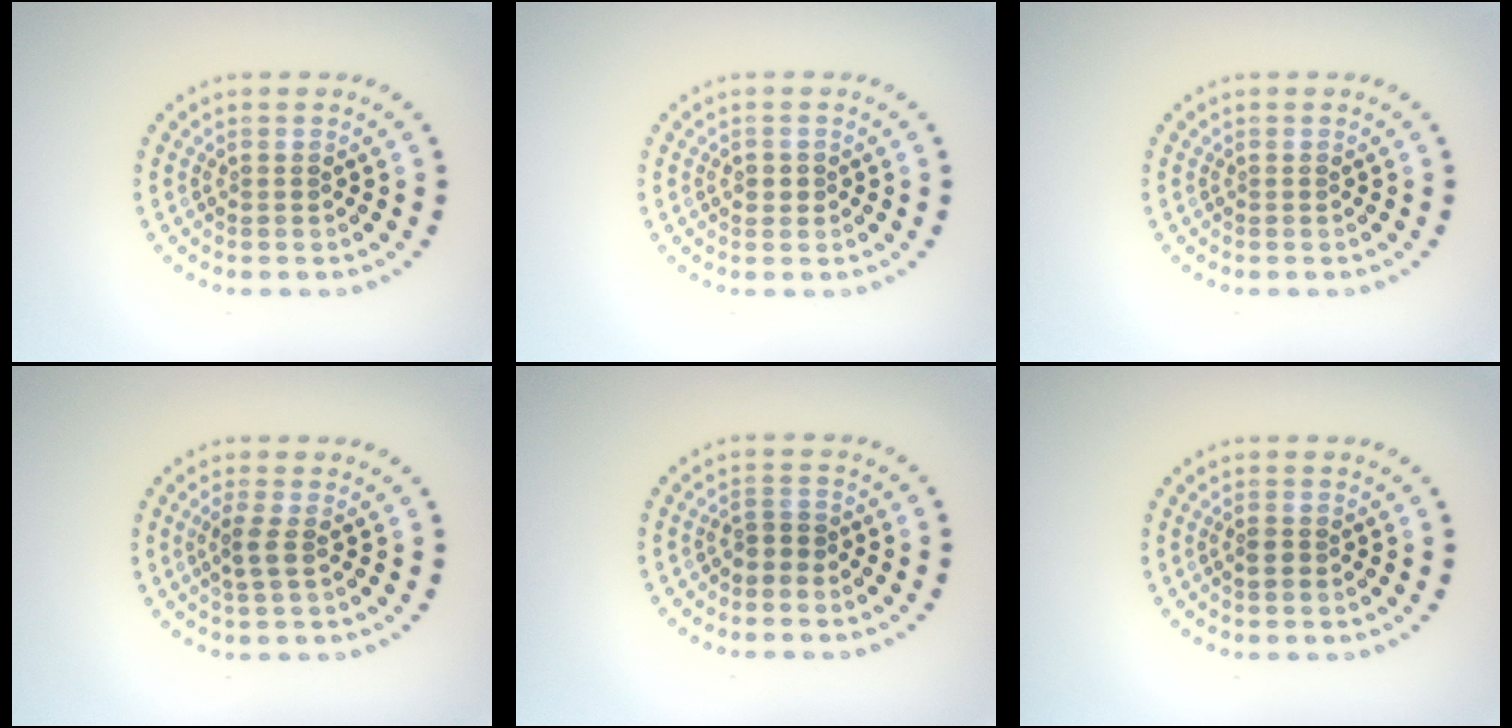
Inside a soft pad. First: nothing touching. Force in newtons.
{"total": 1.0, "press": 1.0, "slide": 0.3}
{"total": 0.0}
{"total": 1.6, "press": 1.4, "slide": 0.9}
{"total": 1.5, "press": 1.2, "slide": 0.9}
{"total": 0.9, "press": 0.8, "slide": 0.3}